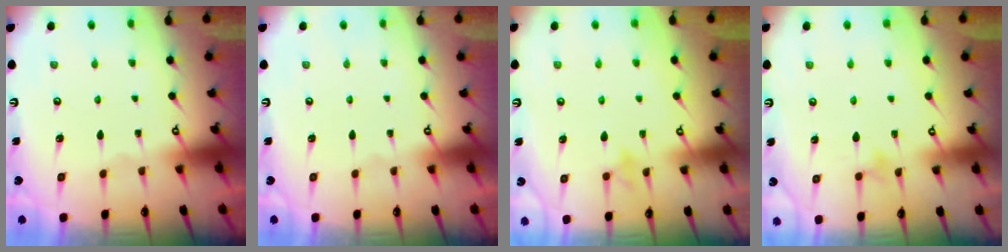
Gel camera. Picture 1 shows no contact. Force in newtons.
{"total": 0.0}
{"total": 8.2, "press": 8.1, "slide": 1.5}
{"total": 4.6, "press": 4.5, "slide": 0.4}